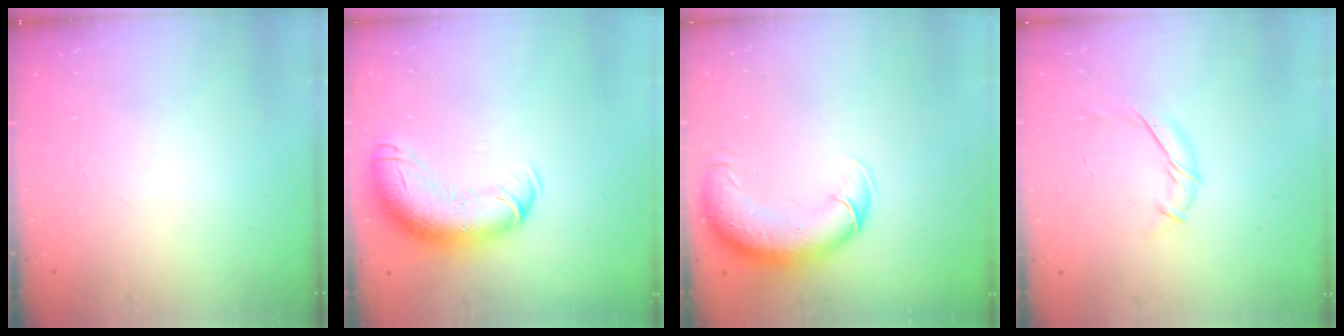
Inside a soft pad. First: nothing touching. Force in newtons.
{"total": 15.2, "press": 14.8, "slide": 3.6}
{"total": 11.0, "press": 10.6, "slide": 2.8}
{"total": 7.7, "press": 7.6, "slide": 0.8}